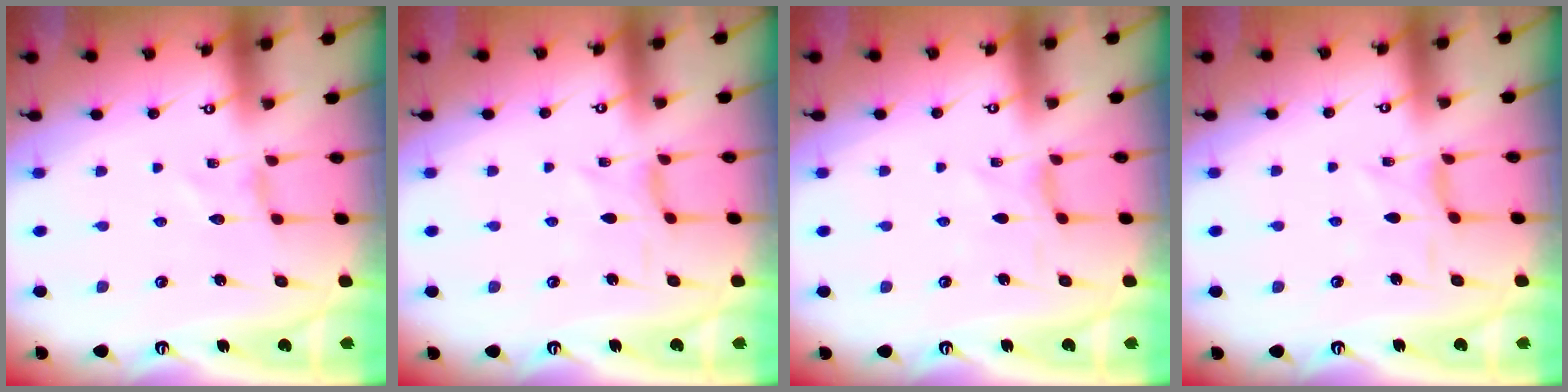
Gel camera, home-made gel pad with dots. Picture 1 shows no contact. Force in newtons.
{"total": 0.0}
{"total": 0.8, "press": 0.8, "slide": 0.2}
{"total": 1.7, "press": 1.6, "slide": 0.4}